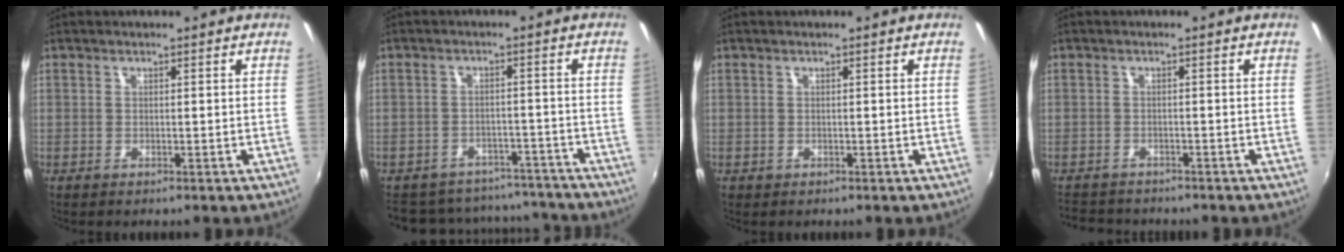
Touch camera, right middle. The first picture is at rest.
{"total": 17.1, "force": [-14.9, 6.8, 4.7], "torque": [-0.108, 0.026, -0.185]}
{"total": 0.5, "force": [-0.2, 0.5, 0.0], "torque": [0.000, -0.003, -0.004]}
{"total": 5.4, "force": [-5.0, 1.9, 1.1], "torque": [-0.038, -0.005, -0.083]}